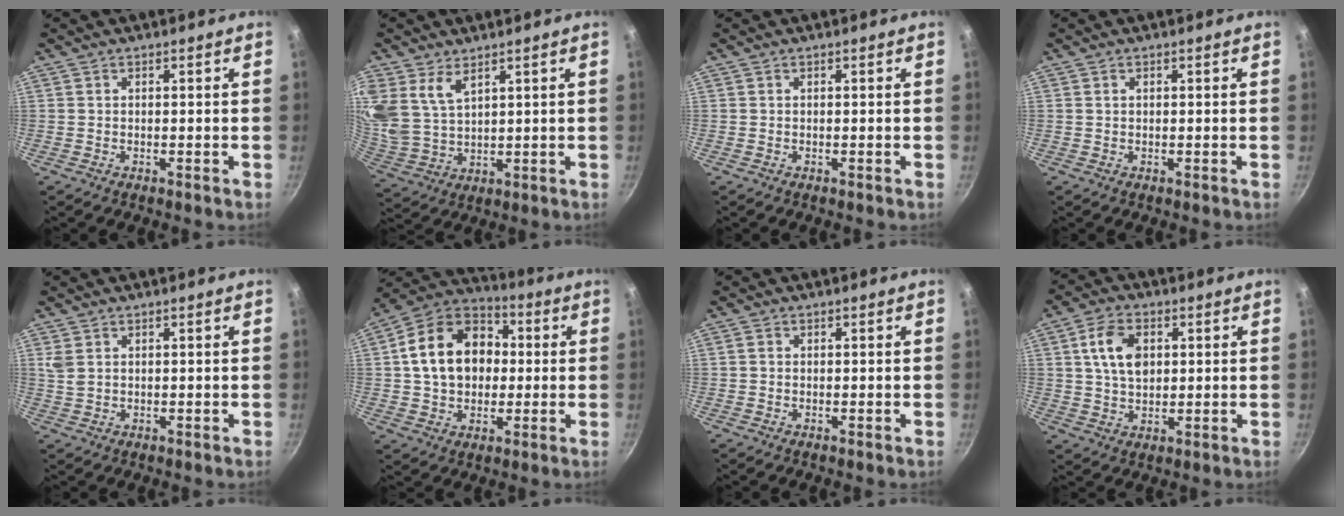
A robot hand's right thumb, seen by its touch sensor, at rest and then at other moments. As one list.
[{"total": 9.1, "force": [5.2, 5.3, 5.2], "torque": [-0.100, -0.031, 0.117]}, {"total": 0.0}, {"total": 0.6, "force": [0.2, 0.3, 0.4], "torque": [-0.006, 0.001, 0.005]}, {"total": 2.4, "force": [1.1, 1.6, 1.5], "torque": [-0.027, -0.002, 0.026]}, {"total": 17.6, "force": [1.8, 13.3, 11.3], "torque": [-0.164, 0.032, 0.020]}, {"total": 0.7, "force": [0.1, 0.6, 0.3], "torque": [-0.003, 0.003, 0.000]}, {"total": 8.8, "force": [2.2, 5.7, 6.4], "torque": [-0.106, -0.002, 0.038]}]